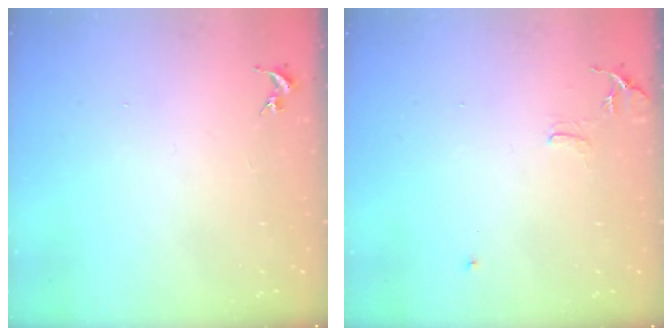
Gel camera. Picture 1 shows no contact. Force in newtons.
{"total": 8.1, "press": 8.0, "slide": 0.7}